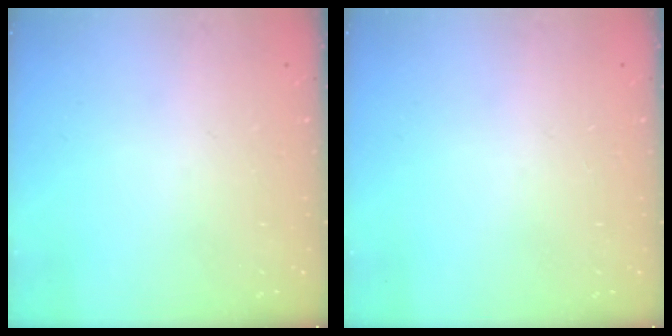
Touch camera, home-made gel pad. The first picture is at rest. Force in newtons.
{"total": 0.0}